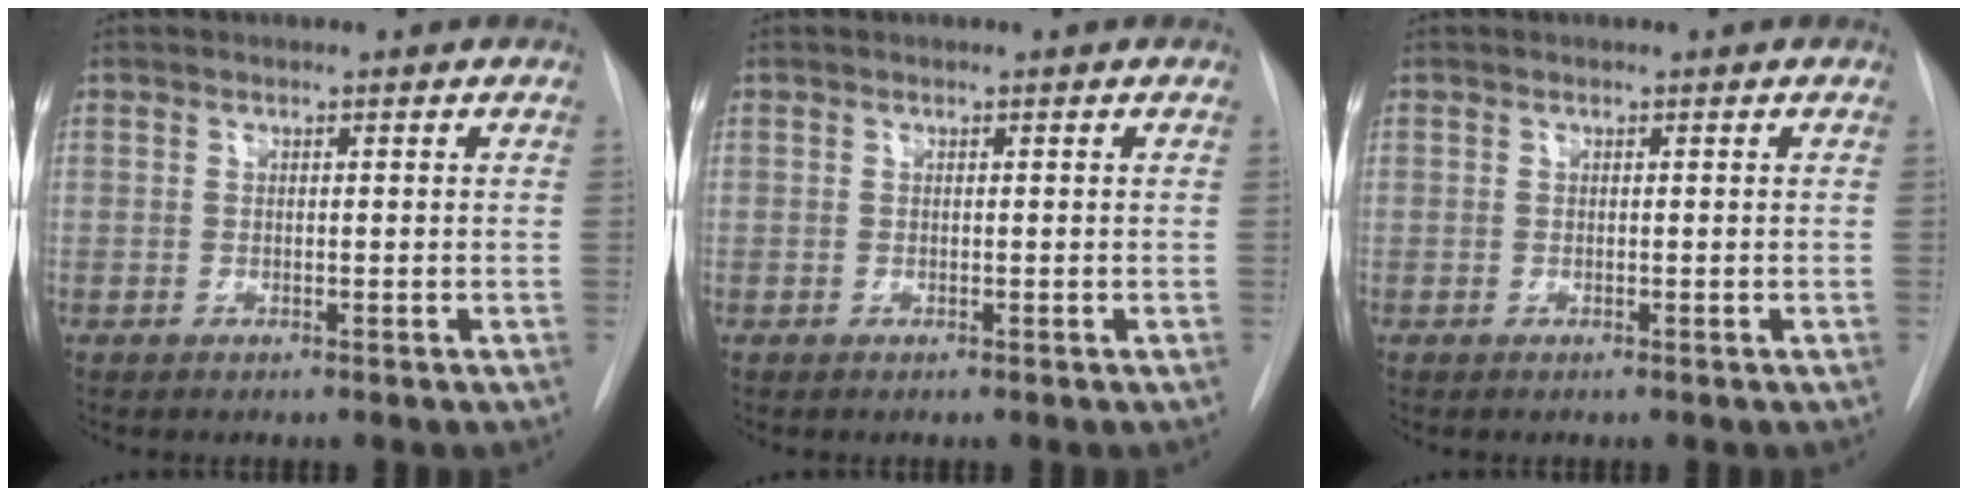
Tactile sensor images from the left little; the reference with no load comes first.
{"total": 0.0}
{"total": 0.0}